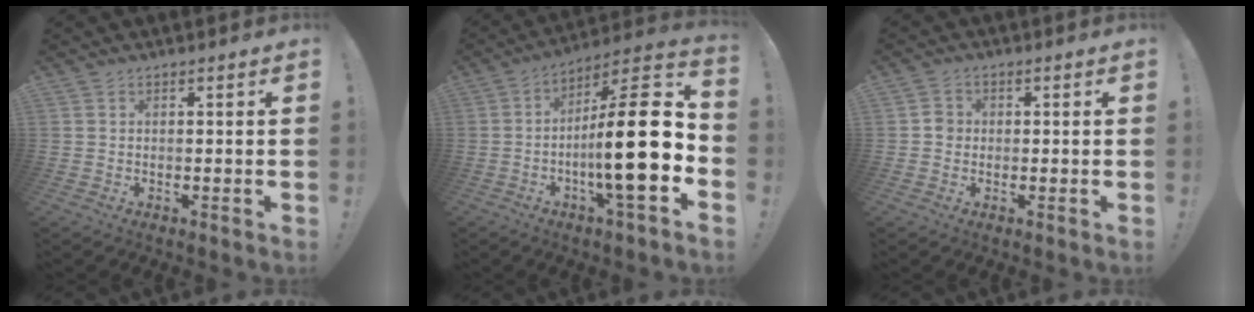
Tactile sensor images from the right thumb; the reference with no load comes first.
{"total": 22.5, "force": [-3.8, 4.6, 21.7], "torque": [-0.359, 0.016, -0.069]}
{"total": 3.2, "force": [-0.6, 2.8, 1.3], "torque": [-0.008, 0.007, -0.014]}